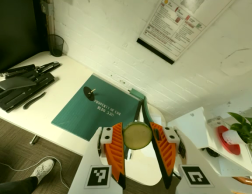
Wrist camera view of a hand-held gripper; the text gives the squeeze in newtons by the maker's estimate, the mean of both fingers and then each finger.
{"total": 9.0, "left": 9.1, "right": 9.0}